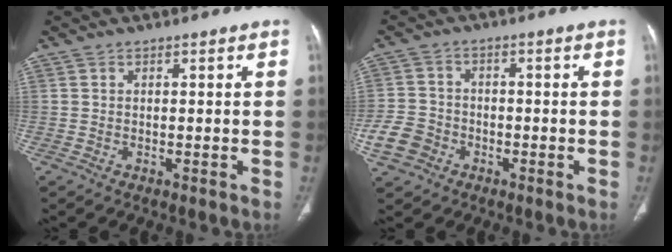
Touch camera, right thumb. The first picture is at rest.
{"total": 6.6, "force": [-3.0, 5.4, 2.5], "torque": [-0.044, 0.020, -0.055]}